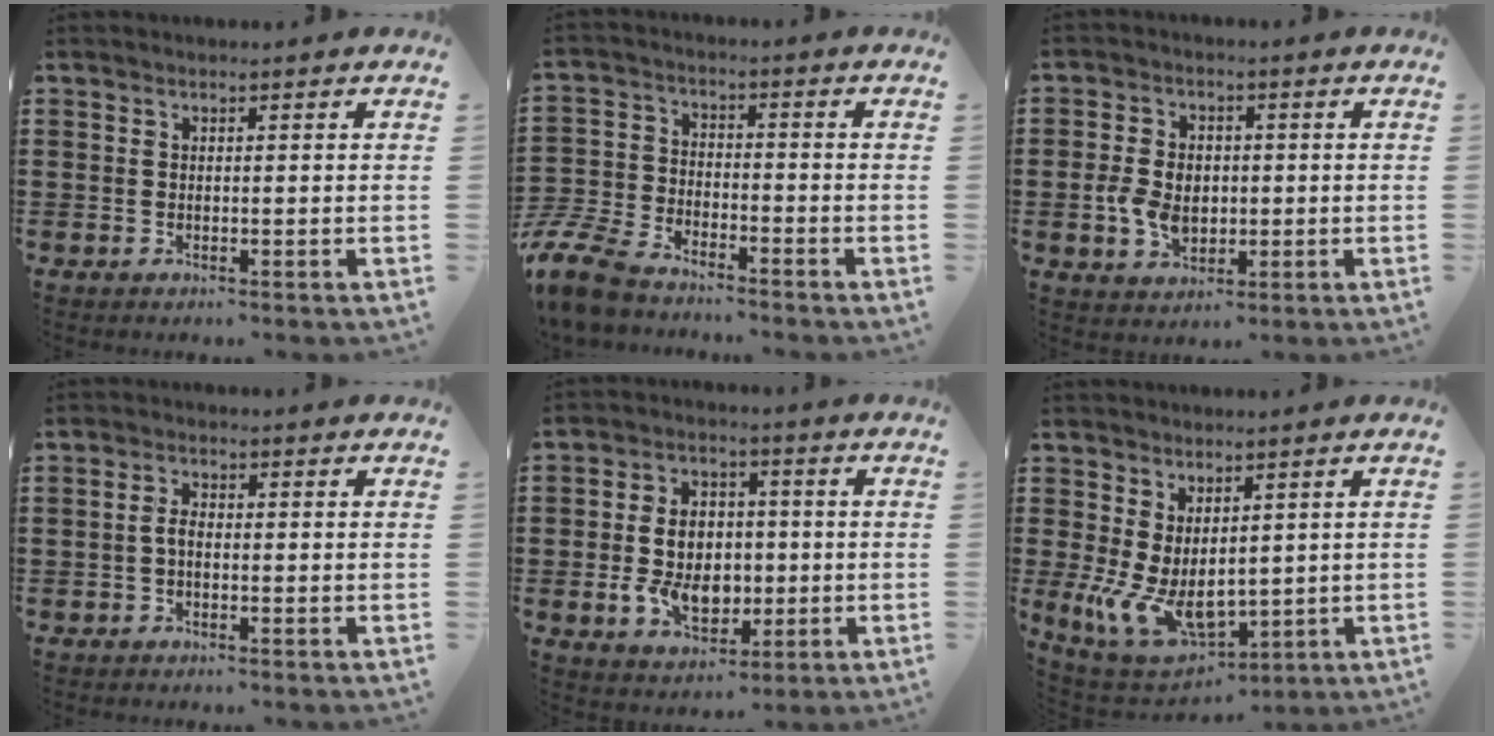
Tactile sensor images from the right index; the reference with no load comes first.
{"total": 8.2, "force": [-7.5, 1.9, 2.7], "torque": [-0.087, 0.007, -0.154]}
{"total": 6.4, "force": [-0.7, 4.5, 4.4], "torque": [-0.108, 0.005, -0.017]}
{"total": 2.0, "force": [-0.5, 1.0, 1.7], "torque": [-0.041, -0.001, -0.013]}
{"total": 8.9, "force": [-0.9, 6.4, 6.2], "torque": [-0.120, 0.007, -0.018]}
{"total": 8.3, "force": [0.0, 5.0, 6.6], "torque": [-0.153, -0.016, 0.008]}